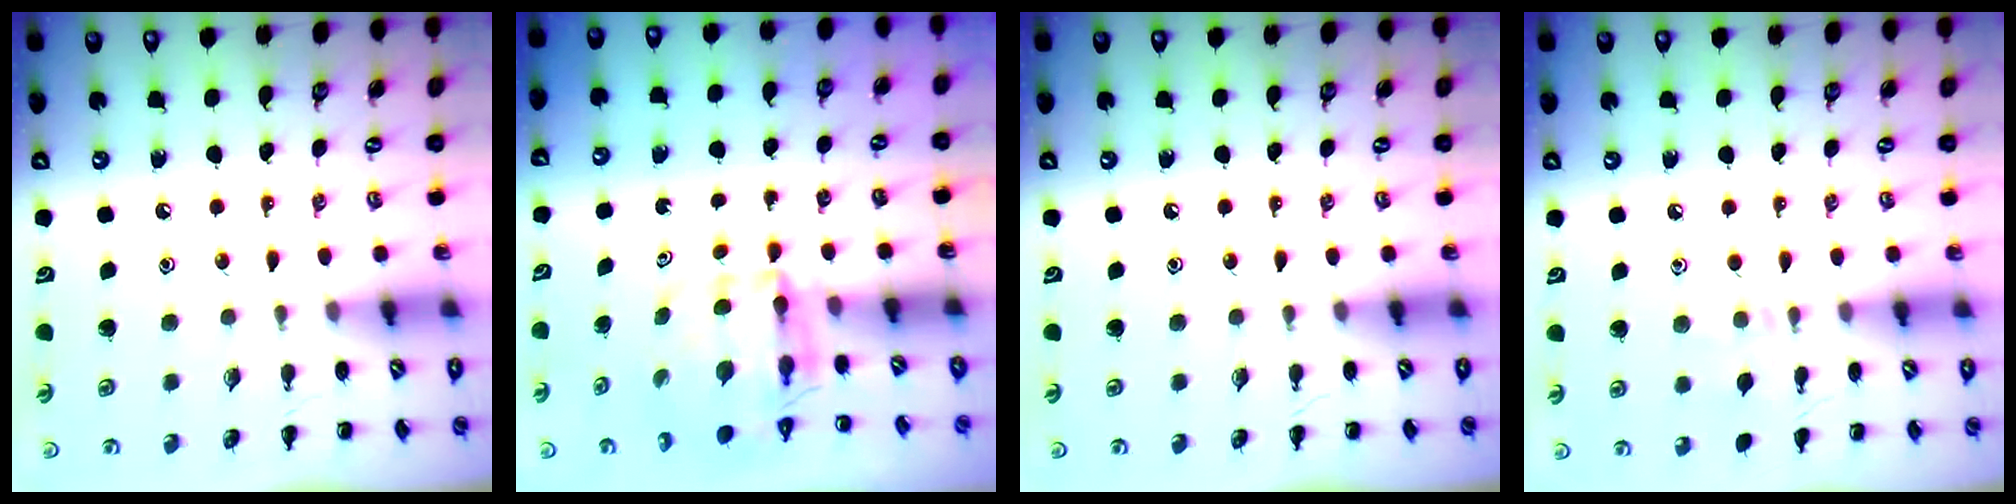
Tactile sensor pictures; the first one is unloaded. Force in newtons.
{"total": 4.9, "press": 4.9, "slide": 0.2}
{"total": 0.0}
{"total": 7.2, "press": 6.6, "slide": 2.8}